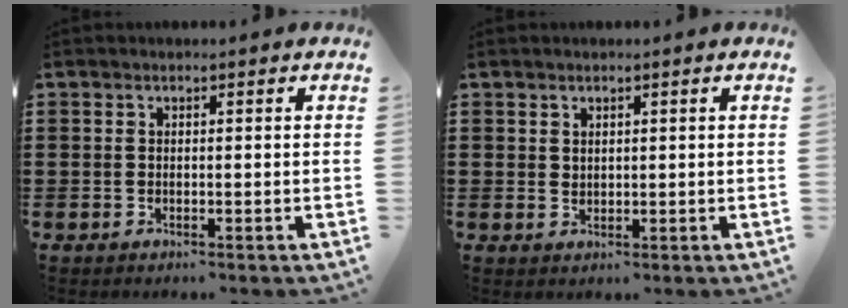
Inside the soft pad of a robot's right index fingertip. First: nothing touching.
{"total": 1.2, "force": [1.1, 0.6, 0.2], "torque": [-0.006, 0.003, 0.020]}